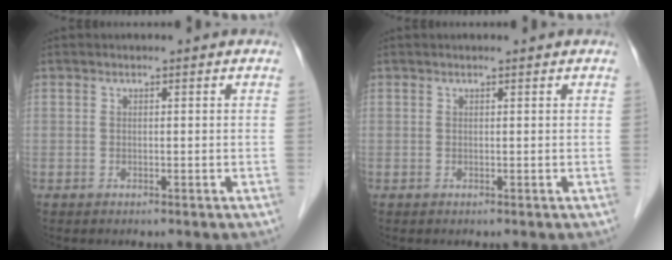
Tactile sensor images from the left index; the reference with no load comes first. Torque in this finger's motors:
{"motor_torque": [0.31, -0.09, 0.09, -0.01]}